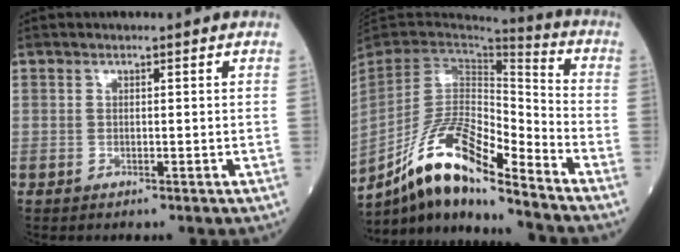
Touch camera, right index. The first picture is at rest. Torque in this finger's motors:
{"motor_torque": [1.05, -1.09, 0.76, 0.21]}